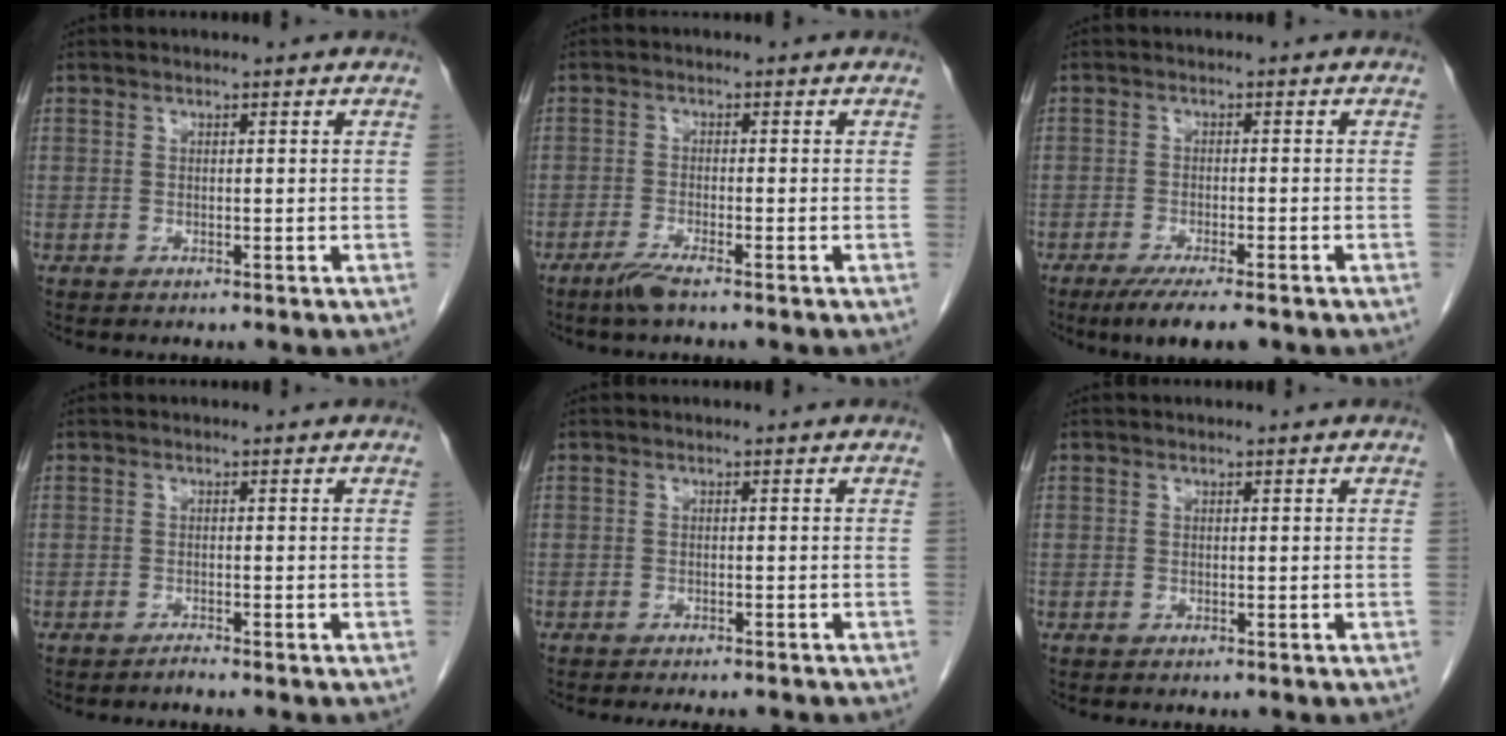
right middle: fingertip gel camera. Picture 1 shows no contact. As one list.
[{"total": 2.8, "force": [-2.1, -0.2, 1.9], "torque": [-0.044, -0.006, -0.046]}, {"total": 6.9, "force": [-5.1, 1.0, 4.6], "torque": [-0.066, -0.014, -0.076]}, {"total": 0.7, "force": [-0.7, -0.2, 0.2], "torque": [-0.003, 0.000, -0.012]}, {"total": 5.5, "force": [-4.9, 1.2, 2.2], "torque": [-0.020, -0.007, -0.062]}, {"total": 0.0}]